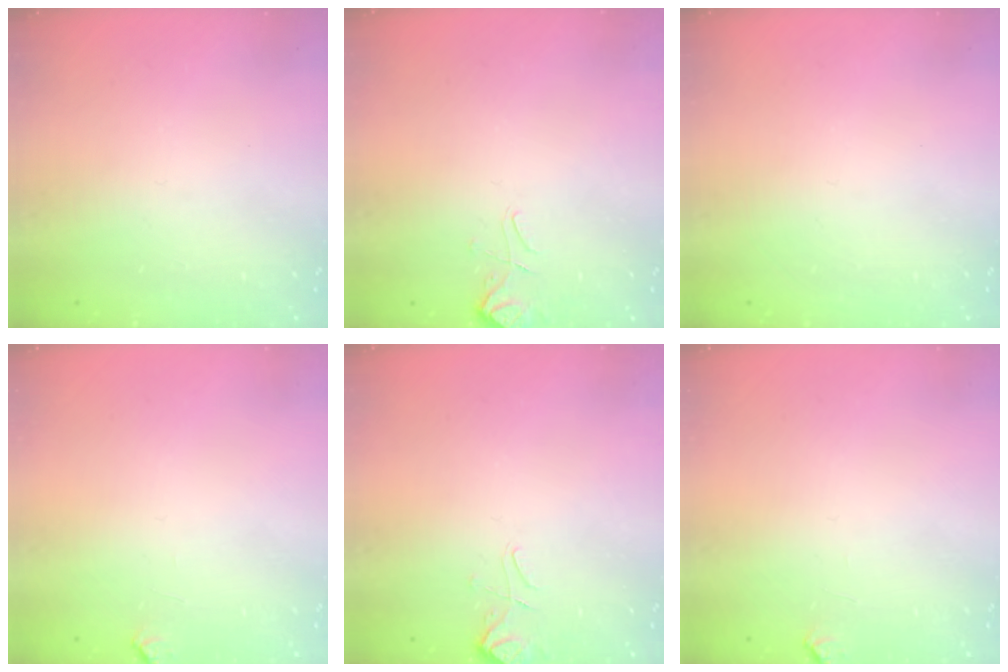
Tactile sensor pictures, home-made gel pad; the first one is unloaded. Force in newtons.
{"total": 3.0, "press": 2.9, "slide": 0.6}
{"total": 0.0}
{"total": 1.1, "press": 0.9, "slide": 0.5}
{"total": 3.0, "press": 2.9, "slide": 0.6}
{"total": 1.1, "press": 0.9, "slide": 0.5}